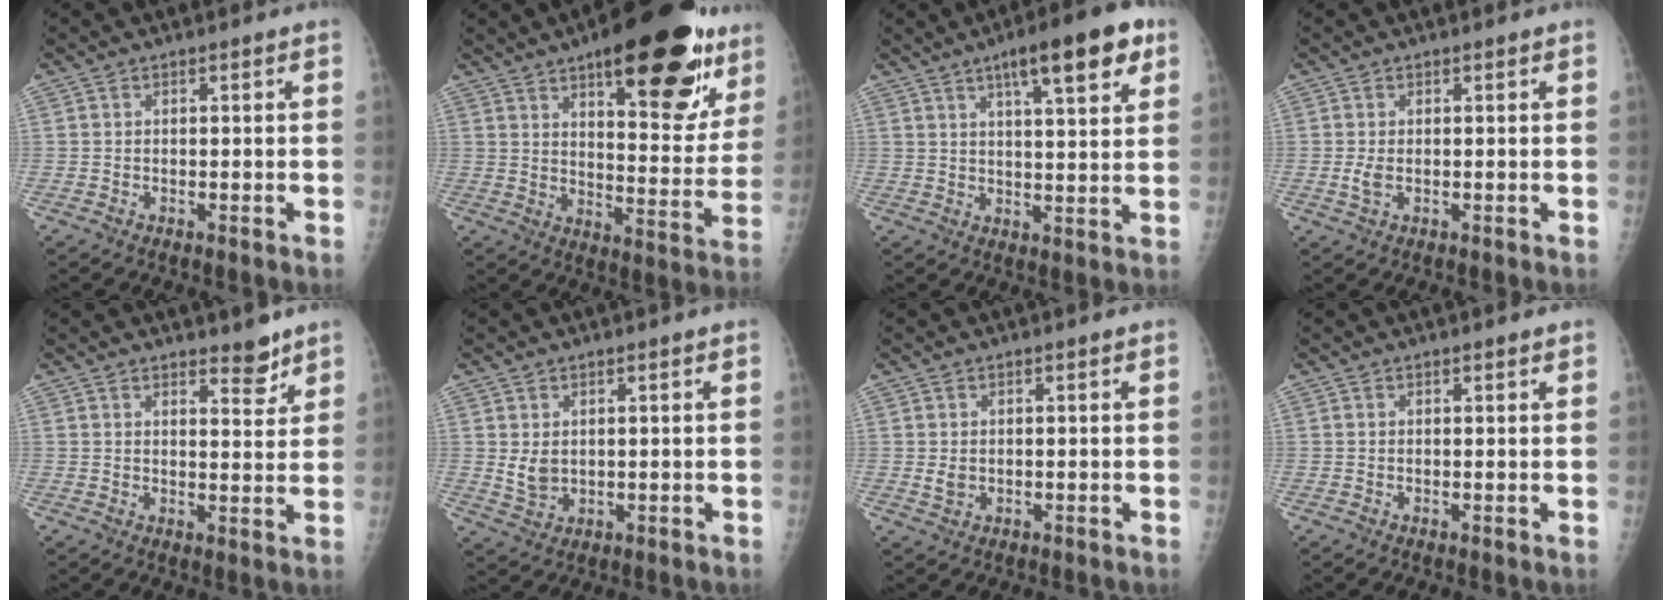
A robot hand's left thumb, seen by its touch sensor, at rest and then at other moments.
{"total": 26.5, "force": [15.2, 9.6, 19.5], "torque": [-0.221, -0.057, 0.213]}
{"total": 13.0, "force": [6.9, 3.2, 10.5], "torque": [-0.133, -0.019, 0.096]}
{"total": 1.9, "force": [0.1, 1.1, 1.6], "torque": [-0.038, -0.005, 0.002]}
{"total": 4.3, "force": [3.5, 1.4, 2.1], "torque": [-0.014, -0.029, 0.051]}
{"total": 3.6, "force": [1.1, 2.5, 2.3], "torque": [-0.035, -0.015, 0.030]}
{"total": 1.8, "force": [0.4, 1.3, 1.2], "torque": [-0.016, -0.006, 0.013]}
{"total": 1.0, "force": [0.9, 0.2, 0.5], "torque": [-0.003, -0.001, 0.012]}